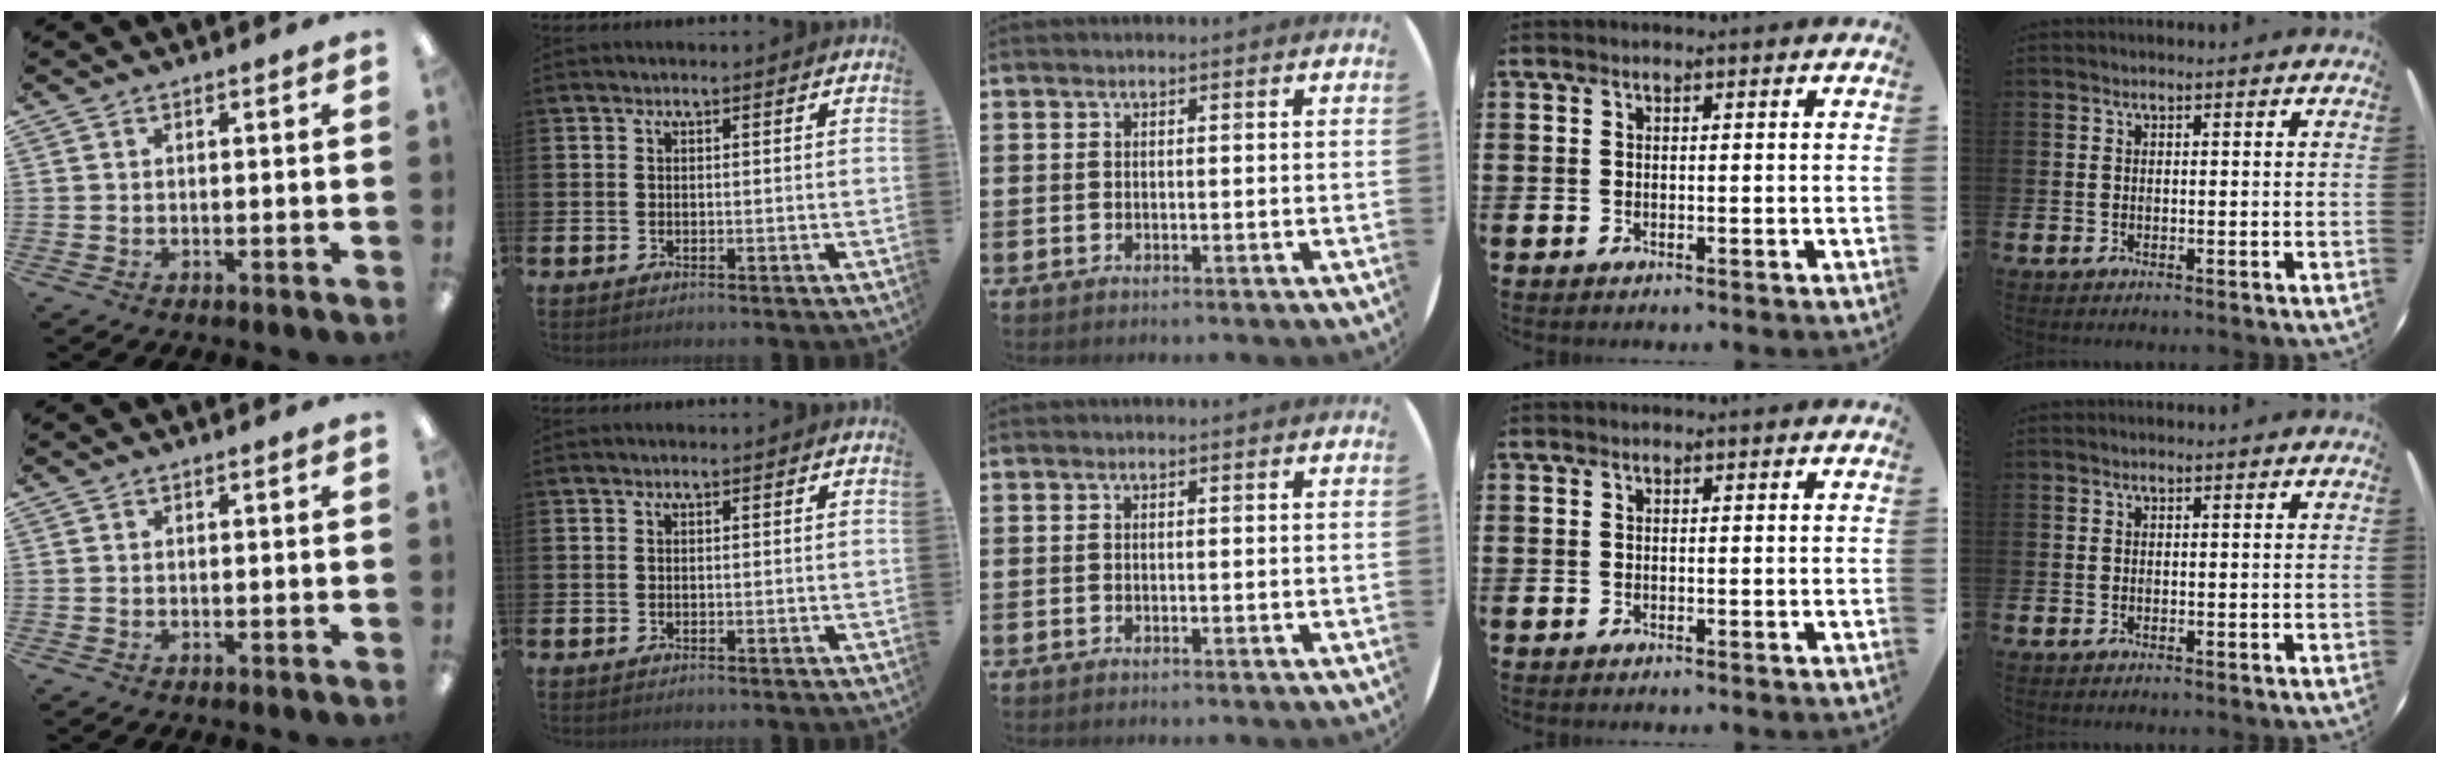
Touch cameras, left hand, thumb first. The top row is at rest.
{}